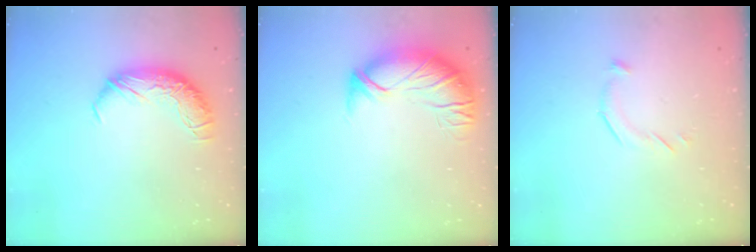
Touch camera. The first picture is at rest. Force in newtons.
{"total": 2.7, "press": 1.2, "slide": 2.4}
{"total": 6.5, "press": 6.4, "slide": 0.7}